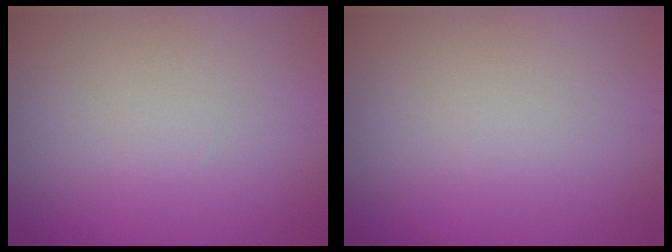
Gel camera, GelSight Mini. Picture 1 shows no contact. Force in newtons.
{"total": 0.0}